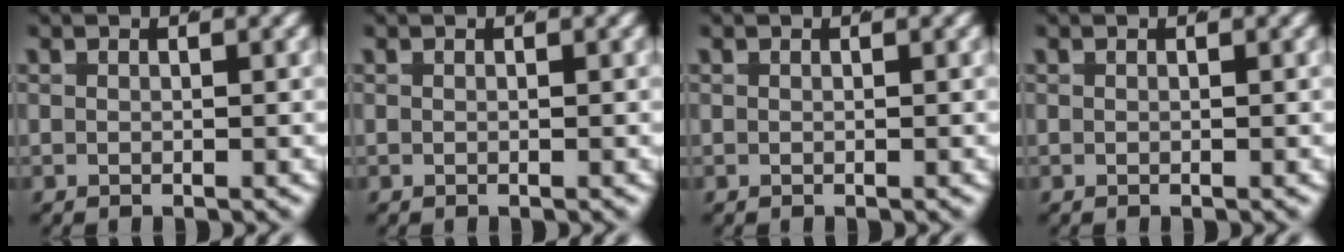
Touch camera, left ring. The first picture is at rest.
{"total": 0.0}
{"total": 0.0}
{"total": 0.0}